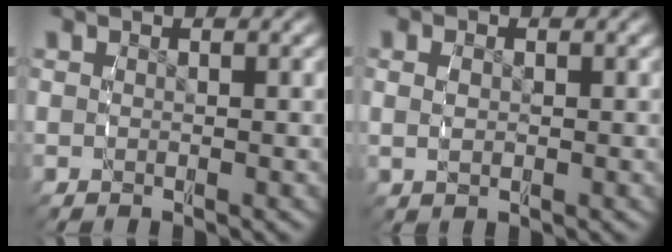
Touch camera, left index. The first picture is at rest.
{"total": 1.3, "force": [0.3, 0.7, 1.1], "torque": [-0.024, -0.002, 0.009]}